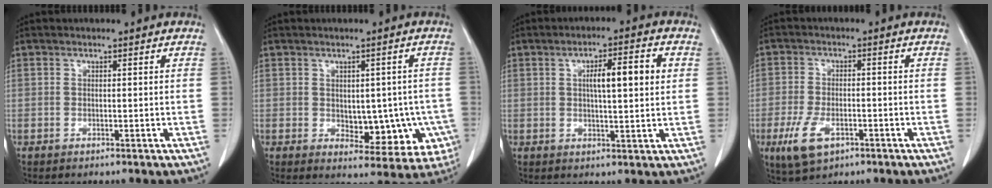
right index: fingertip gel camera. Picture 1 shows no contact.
{"total": 9.4, "force": [-1.7, 5.3, 7.6], "torque": [-0.072, 0.010, -0.007]}
{"total": 7.2, "force": [1.7, 1.0, 7.0], "torque": [-0.113, 0.012, 0.026]}
{"total": 6.6, "force": [-3.1, 3.3, 4.8], "torque": [-0.103, -0.009, -0.050]}